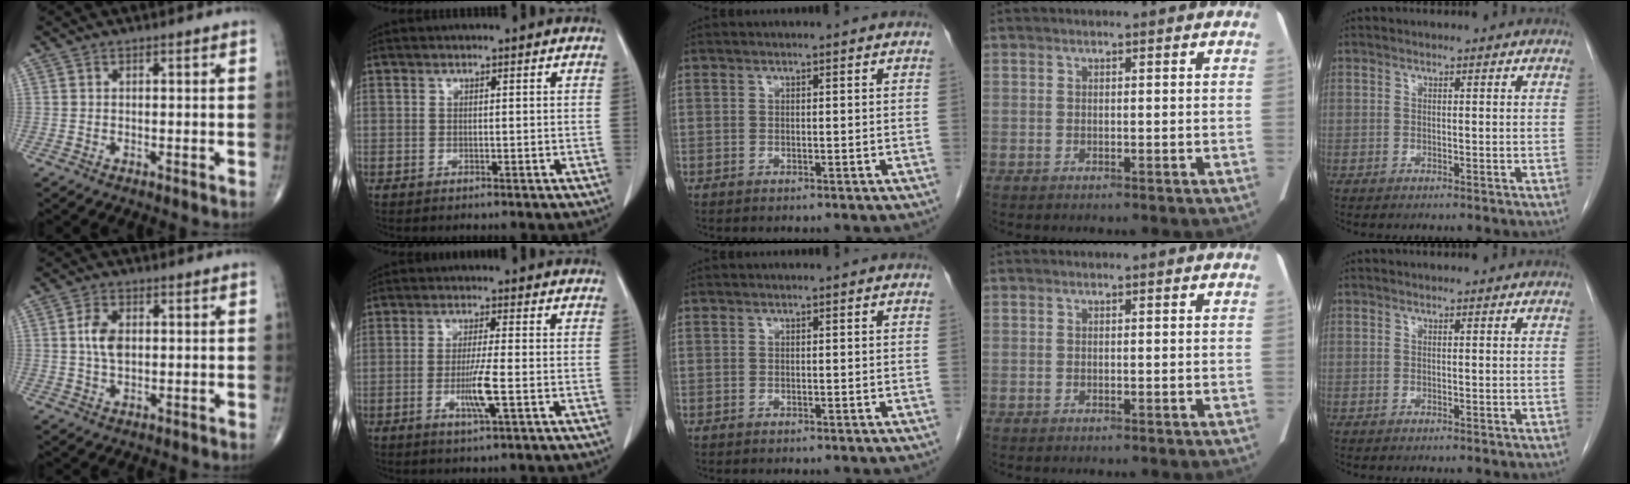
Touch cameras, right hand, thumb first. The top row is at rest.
{"thumb": {"total": 4.9, "force": [0.6, 3.0, 3.9], "torque": [-0.076, 0.001, 0.010]}, "index": {"total": 5.3, "force": [-1.5, -0.3, 5.1], "torque": [-0.098, -0.012, -0.026]}}